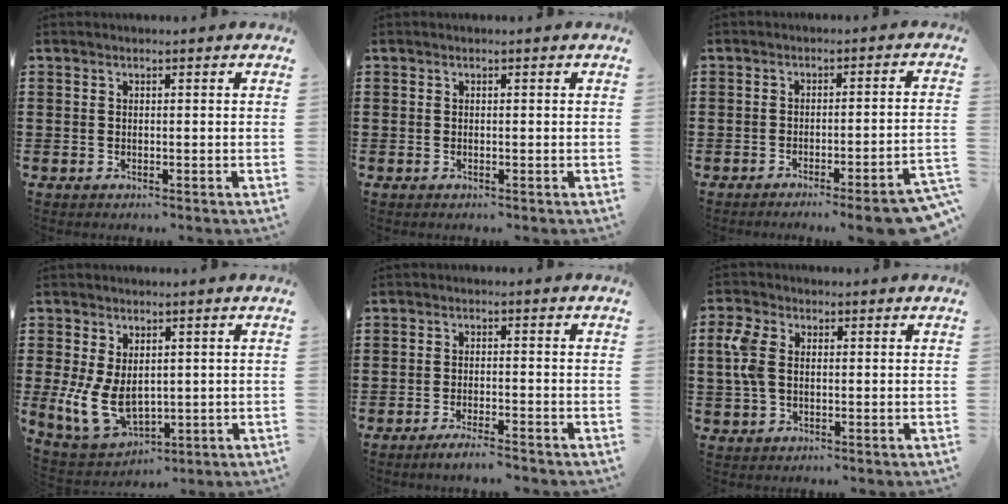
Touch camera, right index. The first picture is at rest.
{"total": 0.0}
{"total": 4.8, "force": [-3.8, -0.5, 3.0], "torque": [-0.046, -0.016, -0.069]}
{"total": 8.4, "force": [-0.1, 5.5, 6.3], "torque": [-0.155, -0.002, 0.002]}
{"total": 2.4, "force": [-2.1, -0.2, 1.0], "torque": [-0.017, 0.001, -0.041]}
{"total": 4.8, "force": [0.8, 3.0, 3.7], "torque": [-0.101, 0.002, 0.007]}